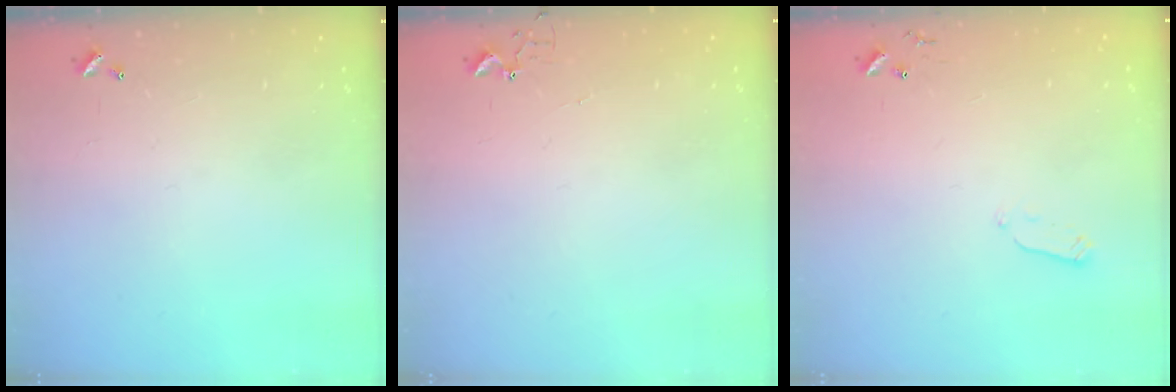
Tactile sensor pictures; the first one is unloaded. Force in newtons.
{"total": 2.9, "press": 2.9, "slide": 0.3}
{"total": 4.0, "press": 3.9, "slide": 1.0}